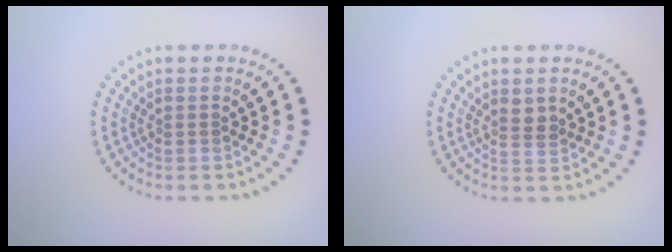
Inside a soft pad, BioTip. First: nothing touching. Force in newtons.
{"total": 1.7, "press": 1.4, "slide": 0.9}